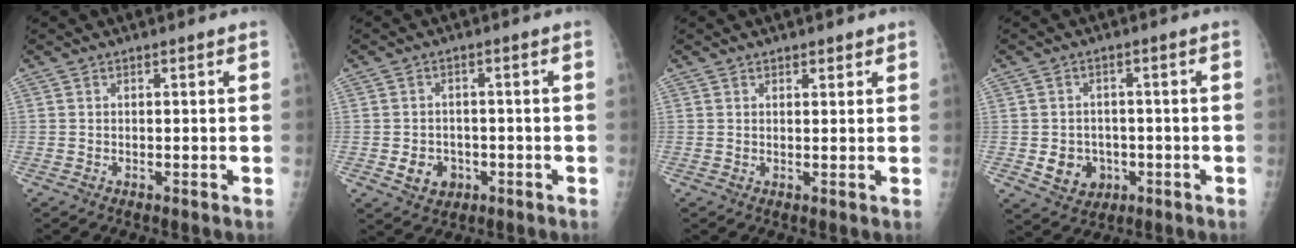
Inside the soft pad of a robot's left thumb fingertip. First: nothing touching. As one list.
[{"total": 5.1, "force": [-1.5, 4.3, 2.3], "torque": [-0.020, 0.008, -0.017]}, {"total": 1.6, "force": [1.1, 1.0, 0.6], "torque": [0.006, -0.006, 0.012]}, {"total": 6.5, "force": [-1.5, 5.6, 2.8], "torque": [-0.020, 0.008, -0.016]}]